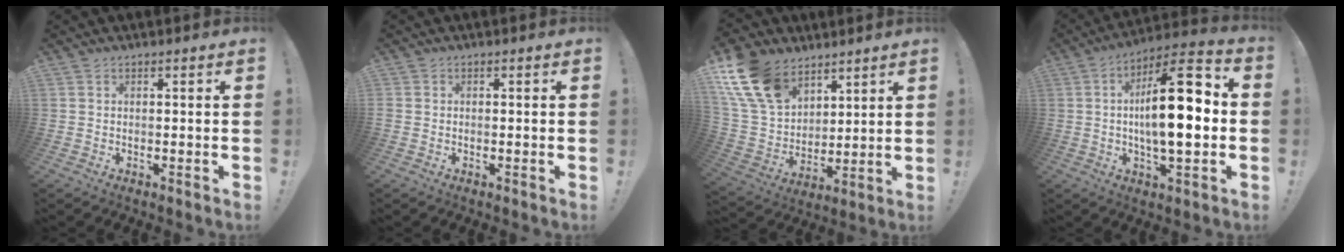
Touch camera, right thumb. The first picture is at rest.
{"total": 0.9, "force": [-0.3, 0.8, 0.2], "torque": [-0.011, 0.004, -0.002]}
{"total": 17.9, "force": [10.7, 11.5, 8.5], "torque": [-0.191, -0.055, 0.208]}
{"total": 19.5, "force": [0.1, 6.8, 18.2], "torque": [-0.291, -0.003, -0.011]}